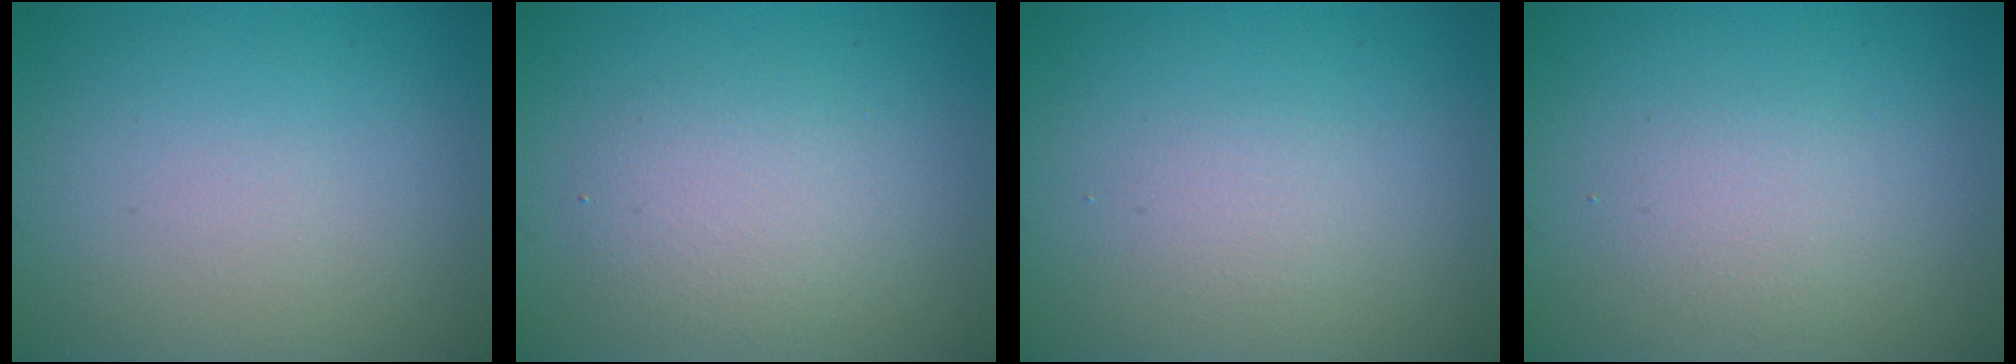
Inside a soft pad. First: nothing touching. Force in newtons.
{"total": 2.6, "press": 2.6, "slide": 0.1}
{"total": 1.1, "press": 1.1, "slide": 0.2}
{"total": 1.8, "press": 1.8, "slide": 0.0}